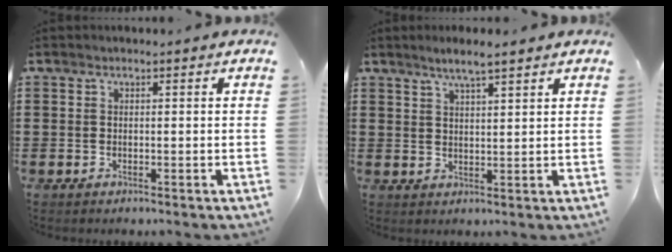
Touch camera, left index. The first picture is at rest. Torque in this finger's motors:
{"motor_torque": [2.14, 0.00, 0.43, 0.12]}